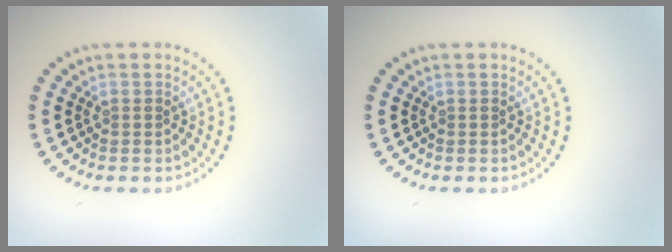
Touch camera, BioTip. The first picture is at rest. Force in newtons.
{"total": 0.0}